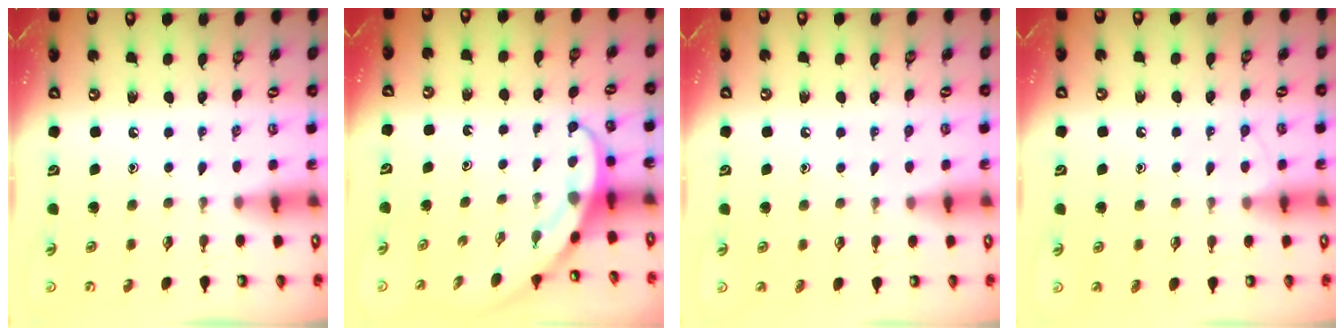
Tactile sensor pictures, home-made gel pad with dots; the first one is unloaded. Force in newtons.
{"total": 3.9, "press": 3.9, "slide": 0.3}
{"total": 2.1, "press": 2.1, "slide": 0.2}
{"total": 4.2, "press": 4.2, "slide": 0.5}